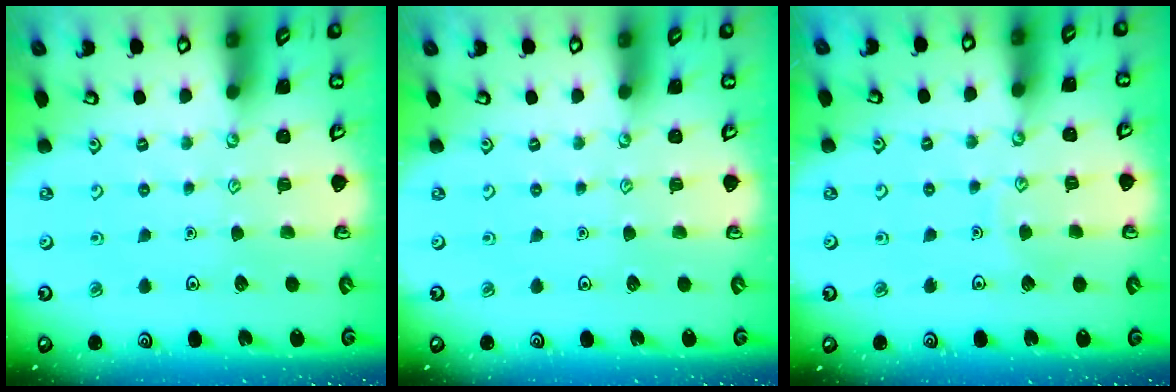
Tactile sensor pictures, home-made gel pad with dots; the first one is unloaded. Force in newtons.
{"total": 0.0}
{"total": 3.7, "press": 3.7, "slide": 0.3}